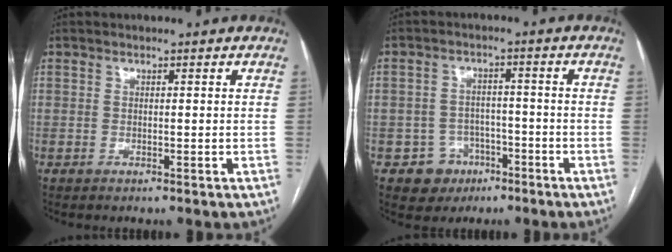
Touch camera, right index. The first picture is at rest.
{"total": 5.5, "force": [-2.8, 4.8, 0.5], "torque": [0.002, 0.014, -0.034]}